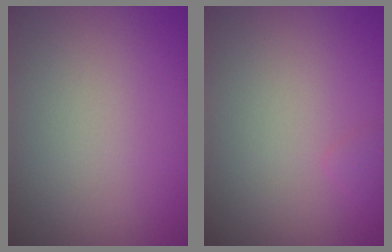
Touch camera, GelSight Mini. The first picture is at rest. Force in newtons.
{"total": 0.6, "press": 0.6, "slide": 0.1}